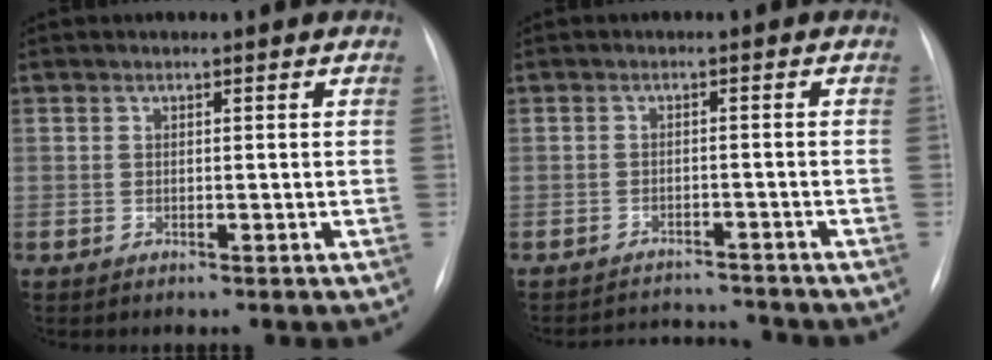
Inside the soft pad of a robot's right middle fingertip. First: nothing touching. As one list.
[{"total": 5.7, "force": [-5.7, 0.4, -0.2], "torque": [0.000, 0.006, -0.083]}]